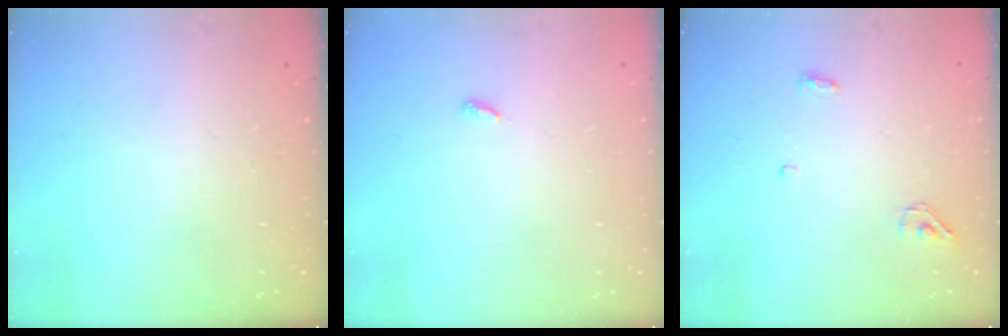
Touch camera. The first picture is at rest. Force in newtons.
{"total": 2.5, "press": 2.5, "slide": 0.2}
{"total": 3.8, "press": 3.5, "slide": 1.4}